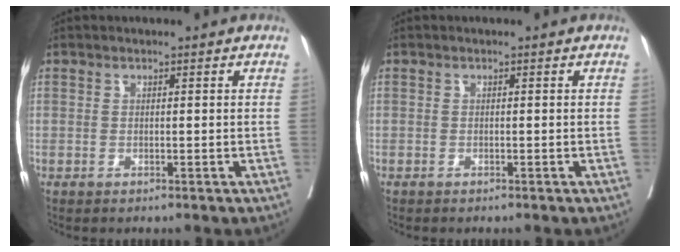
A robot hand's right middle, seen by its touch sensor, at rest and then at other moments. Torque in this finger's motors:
{"motor_torque": [-0.25, 0.06, -0.07, 0.00]}